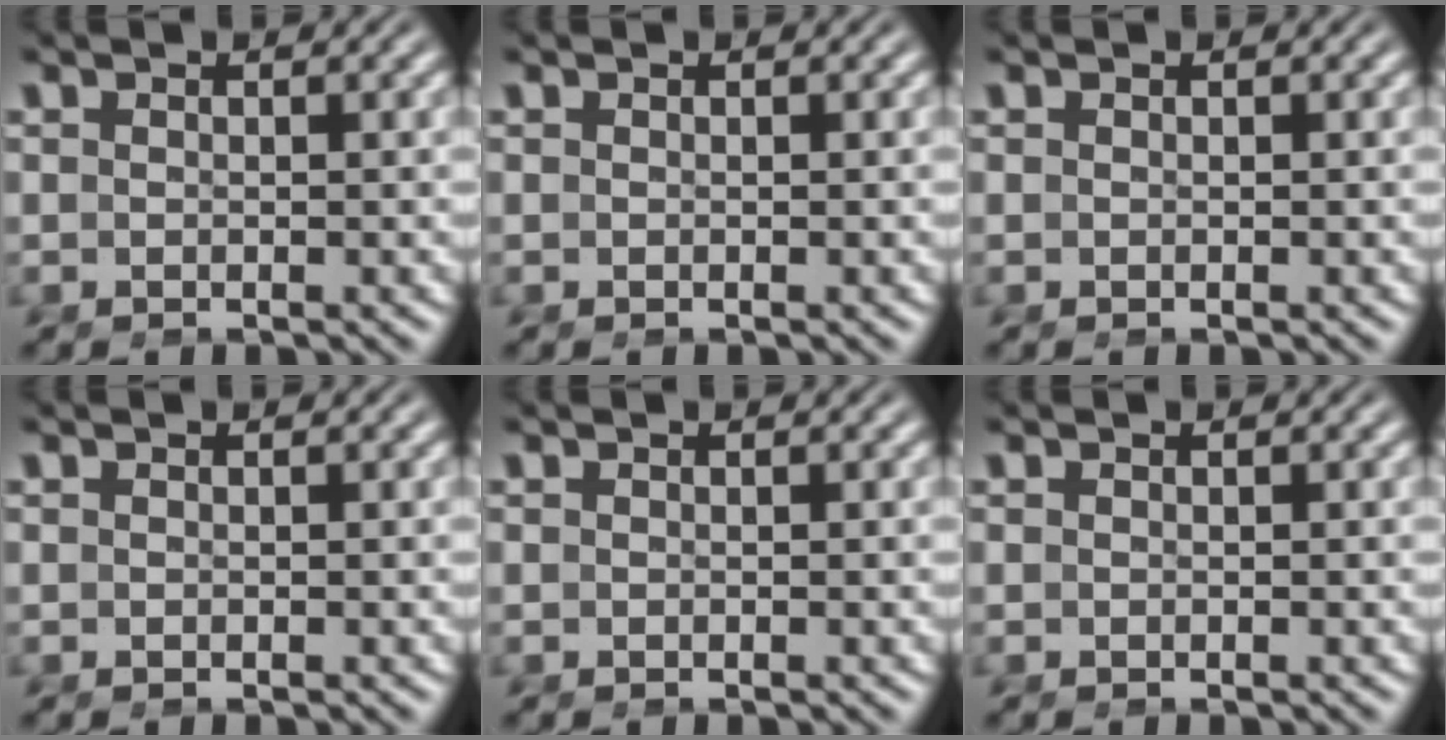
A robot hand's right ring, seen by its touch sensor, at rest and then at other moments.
{"total": 0.0}
{"total": 0.0}
{"total": 0.0}
{"total": 0.0}
{"total": 0.0}